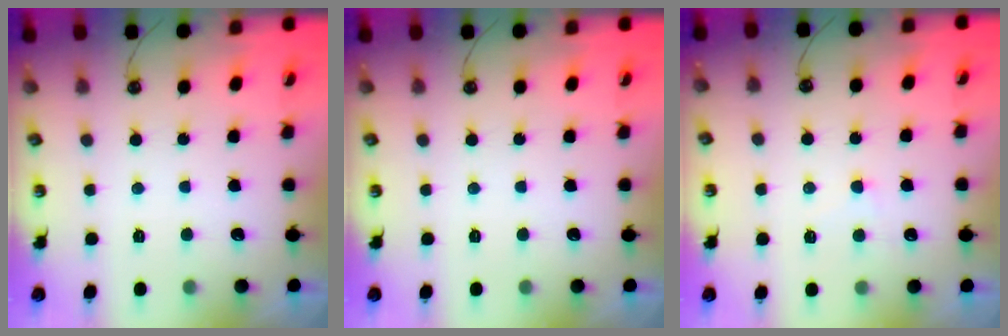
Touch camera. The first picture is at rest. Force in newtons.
{"total": 0.0}
{"total": 5.0, "press": 4.9, "slide": 0.5}